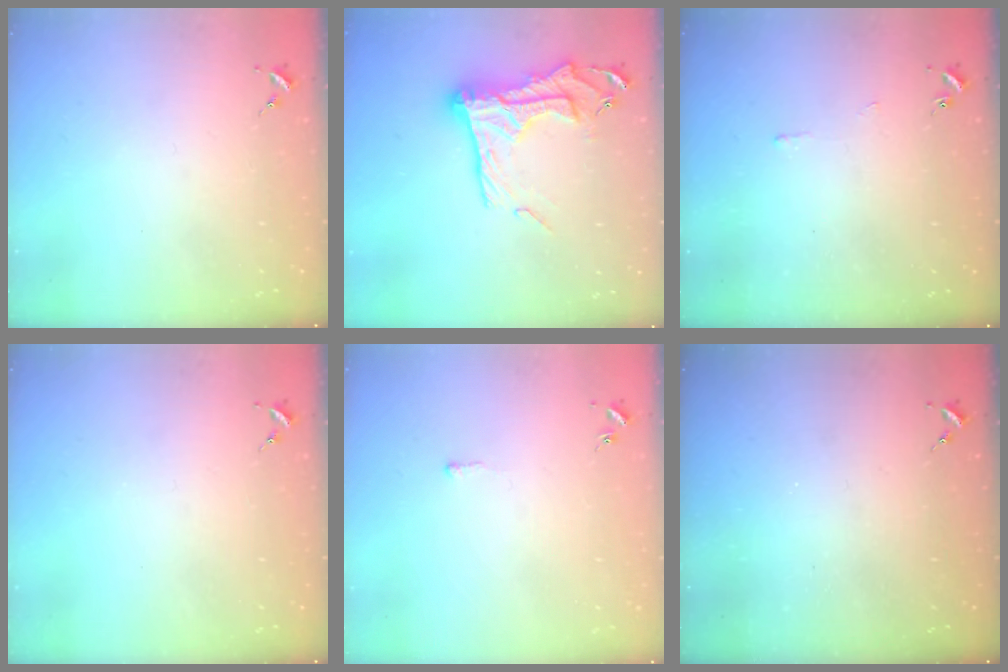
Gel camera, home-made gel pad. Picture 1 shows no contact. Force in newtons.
{"total": 18.9, "press": 18.8, "slide": 1.8}
{"total": 2.5, "press": 2.5, "slide": 0.5}
{"total": 0.0}
{"total": 2.7, "press": 2.7, "slide": 0.5}
{"total": 0.0}